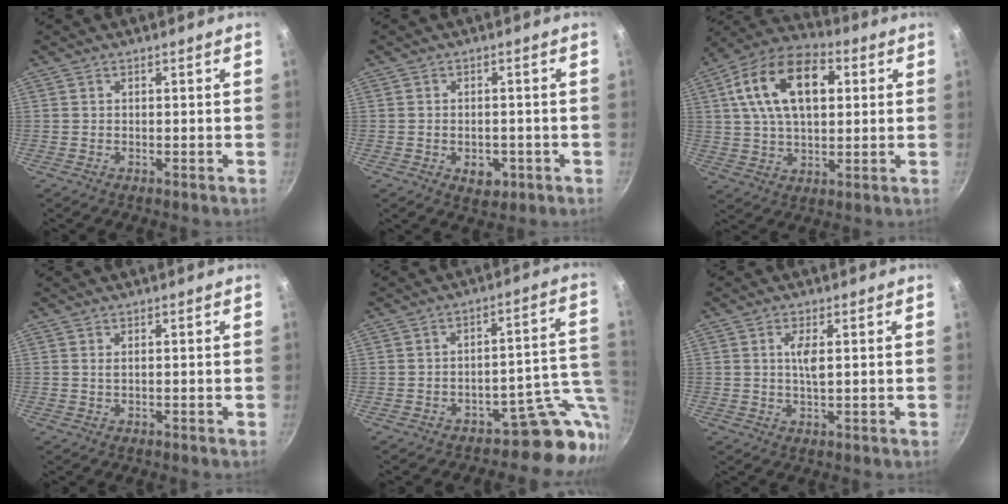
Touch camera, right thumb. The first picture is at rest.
{"total": 4.7, "force": [-1.6, 3.2, 3.0], "torque": [-0.031, 0.009, -0.014]}
{"total": 18.7, "force": [4.9, 11.0, 14.3], "torque": [-0.232, 0.013, 0.072]}
{"total": 0.6, "force": [0.3, 0.0, 0.6], "torque": [-0.010, -0.003, 0.002]}
{"total": 10.7, "force": [-5.1, 6.6, 6.6], "torque": [-0.016, 0.050, -0.072]}
{"total": 3.5, "force": [0.9, 1.0, 3.2], "torque": [-0.060, -0.002, 0.019]}